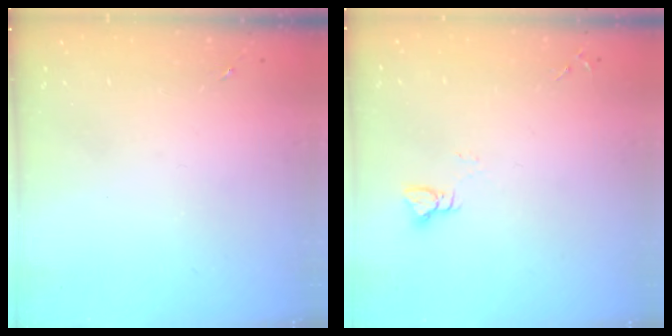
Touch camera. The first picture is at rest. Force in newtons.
{"total": 2.9, "press": 2.9, "slide": 0.3}